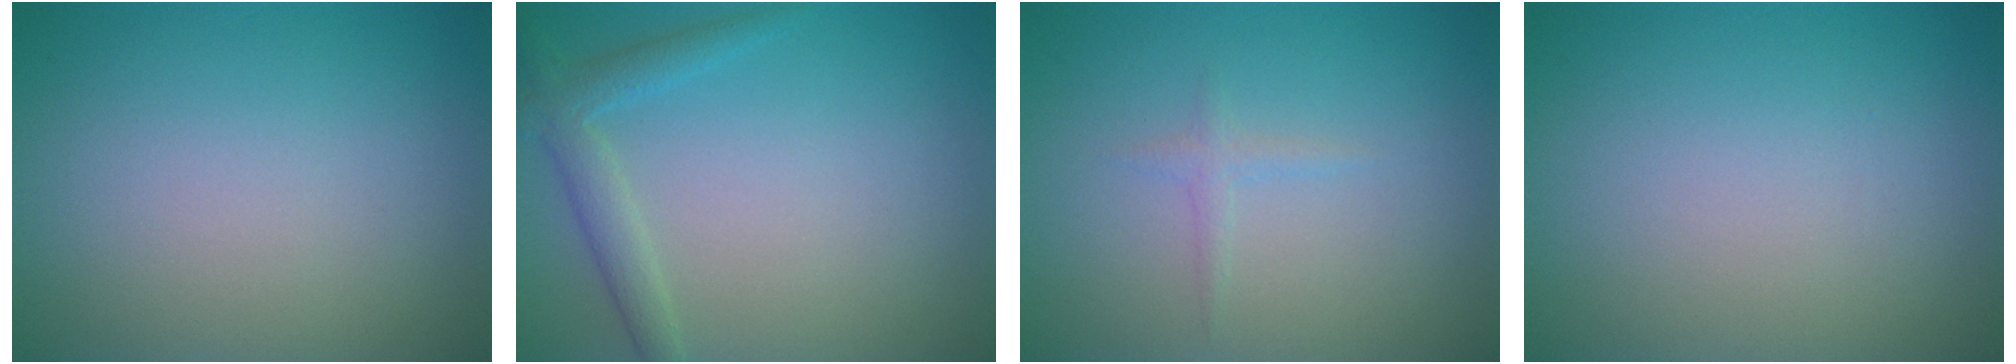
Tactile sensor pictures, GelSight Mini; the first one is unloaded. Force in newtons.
{"total": 2.4, "press": 2.4, "slide": 0.2}
{"total": 0.8, "press": 0.8, "slide": 0.1}
{"total": 0.0}